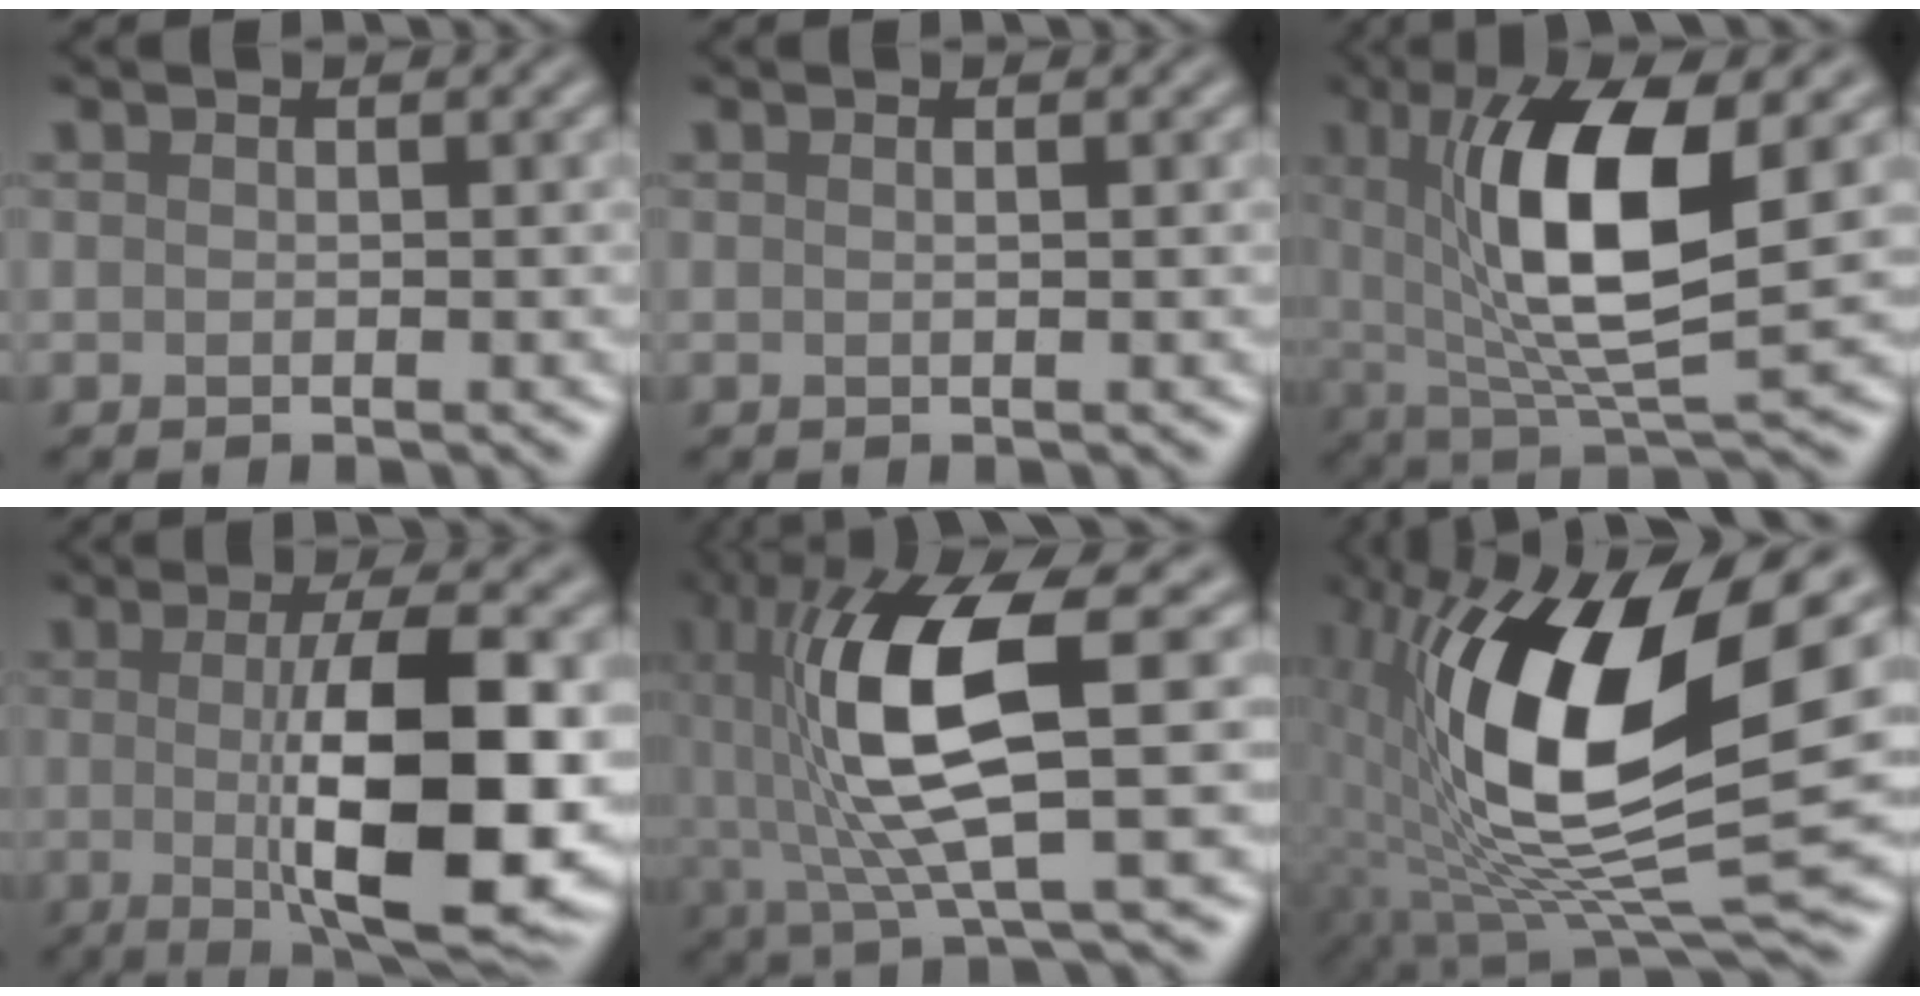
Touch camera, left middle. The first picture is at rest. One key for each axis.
{"total": 0.8, "fx": 0.2, "fy": 0.3, "fz": 0.7, "tx": -0.003, "ty": -0.001, "tz": -0.003}
{"total": 10.6, "fx": 1.7, "fy": 3.4, "fz": 9.9, "tx": -0.169, "ty": -0.006, "tz": 0.034}
{"total": 11.9, "fx": -0.8, "fy": 3.2, "fz": 11.4, "tx": -0.162, "ty": -0.012, "tz": -0.009}
{"total": 10.6, "fx": 0.8, "fy": 2.7, "fz": 10.2, "tx": -0.200, "ty": 0.002, "tz": 0.021}
{"total": 14.7, "fx": 1.5, "fy": 5.1, "fz": 13.7, "tx": -0.246, "ty": -0.015, "tz": 0.019}